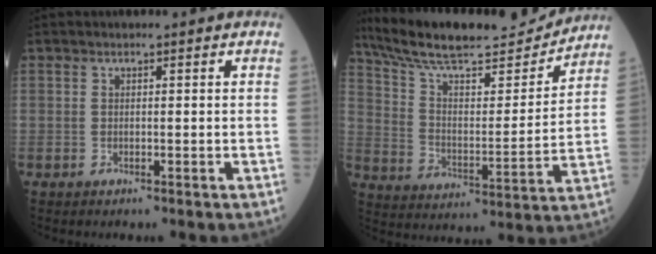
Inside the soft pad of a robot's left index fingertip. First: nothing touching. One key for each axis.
{"total": 19.9, "fx": 18.4, "fy": 3.1, "fz": 6.9, "tx": -0.121, "ty": 0.000, "tz": 0.288}